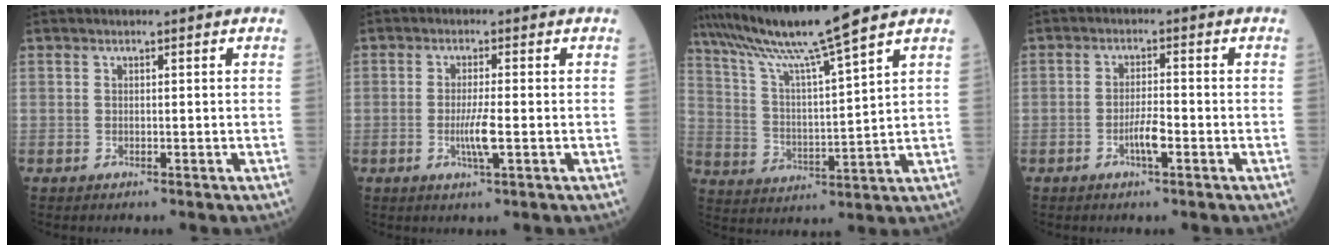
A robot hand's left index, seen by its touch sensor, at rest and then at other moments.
{"total": 3.7, "force": [-1.0, 0.0, 3.6], "torque": [-0.073, -0.009, -0.019]}
{"total": 12.6, "force": [10.4, -2.0, 6.8], "torque": [-0.127, 0.003, 0.191]}
{"total": 3.4, "force": [-1.6, 0.5, 2.9], "torque": [-0.058, -0.001, -0.031]}